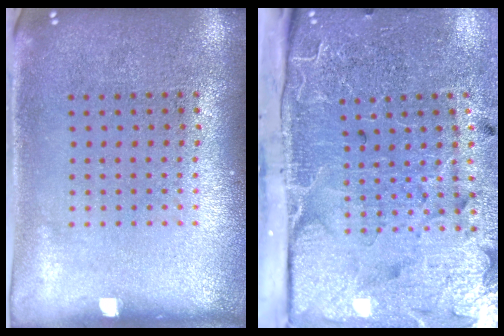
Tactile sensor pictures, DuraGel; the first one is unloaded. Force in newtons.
{"total": 4.8, "press": 3.9, "slide": 2.8}